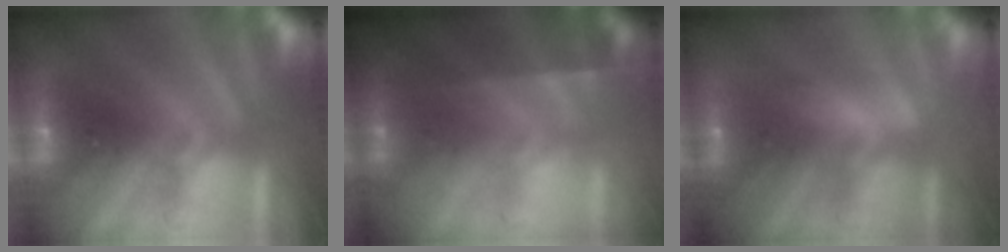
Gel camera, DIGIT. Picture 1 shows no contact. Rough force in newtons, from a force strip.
{"total": 1.8}
{"total": 2.3}